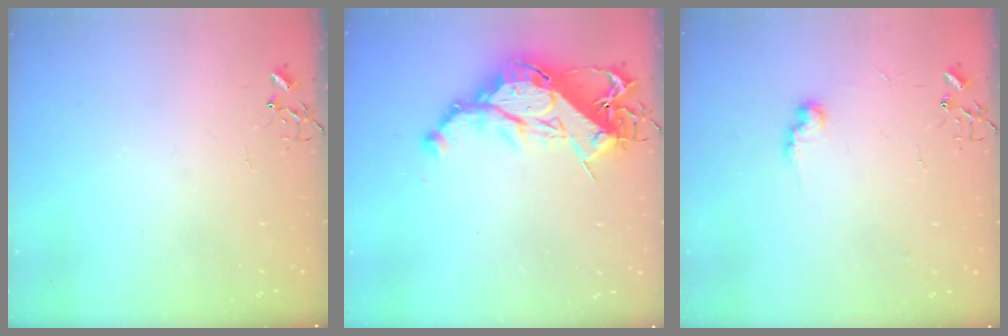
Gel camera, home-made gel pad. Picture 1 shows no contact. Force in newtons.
{"total": 21.6, "press": 21.5, "slide": 2.2}
{"total": 8.0, "press": 8.0, "slide": 0.7}